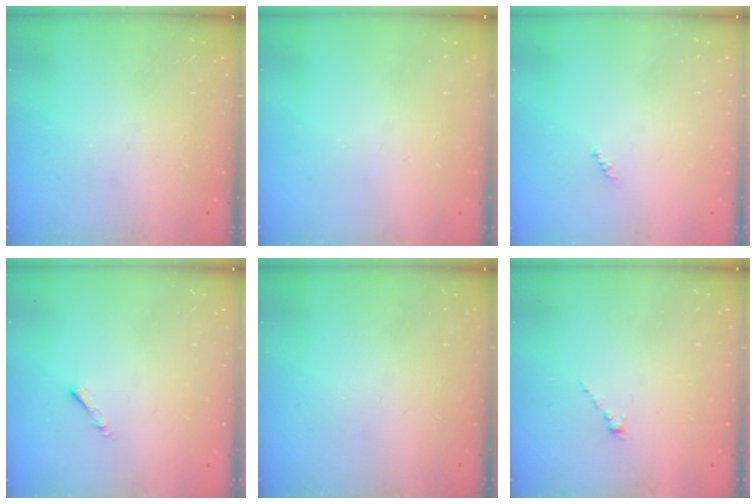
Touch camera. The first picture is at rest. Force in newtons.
{"total": 0.0}
{"total": 0.7, "press": 0.7, "slide": 0.3}
{"total": 0.8, "press": 0.7, "slide": 0.3}
{"total": 0.0}
{"total": 0.0}